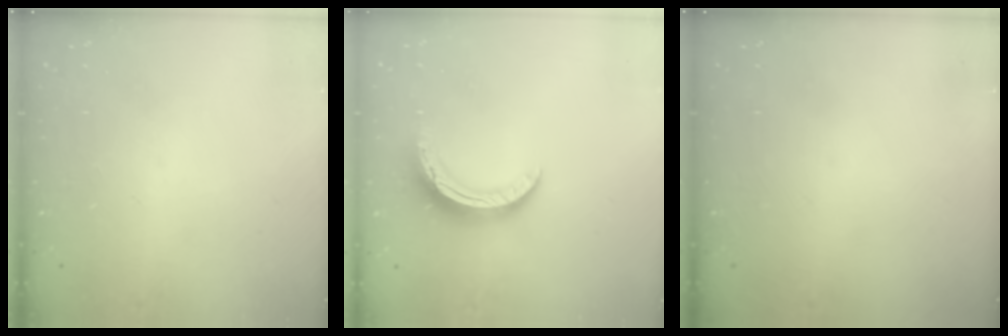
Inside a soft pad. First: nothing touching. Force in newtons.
{"total": 11.0, "press": 11.0, "slide": 0.5}
{"total": 0.0}